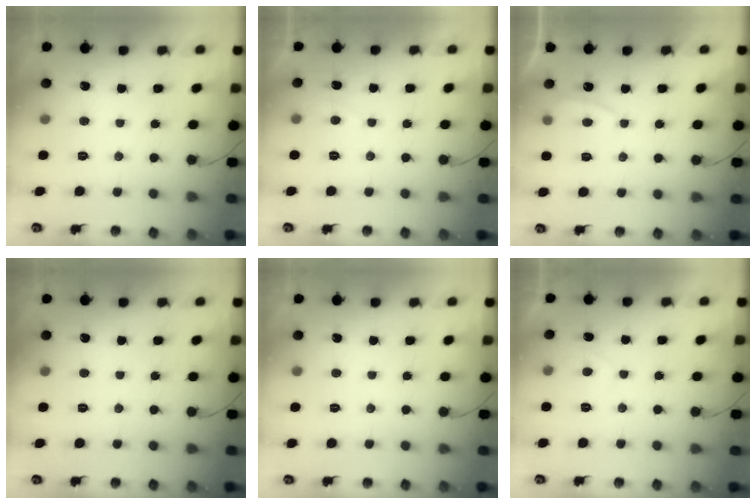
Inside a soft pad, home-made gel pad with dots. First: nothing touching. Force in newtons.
{"total": 1.0, "press": 0.8, "slide": 0.6}
{"total": 1.5, "press": 1.3, "slide": 0.6}
{"total": 0.0}
{"total": 0.0}
{"total": 2.8, "press": 2.7, "slide": 0.8}